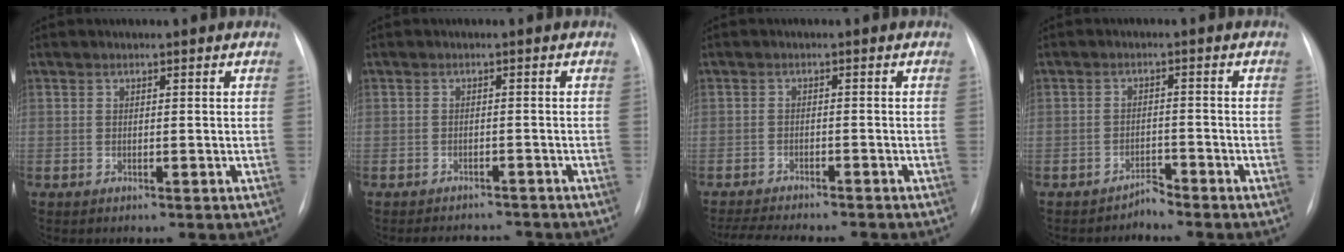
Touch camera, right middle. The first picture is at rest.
{"total": 4.4, "force": [-4.2, 1.2, 0.5], "torque": [-0.001, 0.003, -0.055]}
{"total": 10.9, "force": [-9.8, 1.5, 4.5], "torque": [-0.067, -0.009, -0.137]}
{"total": 1.7, "force": [-1.7, -0.1, -0.3], "torque": [0.015, -0.005, -0.027]}